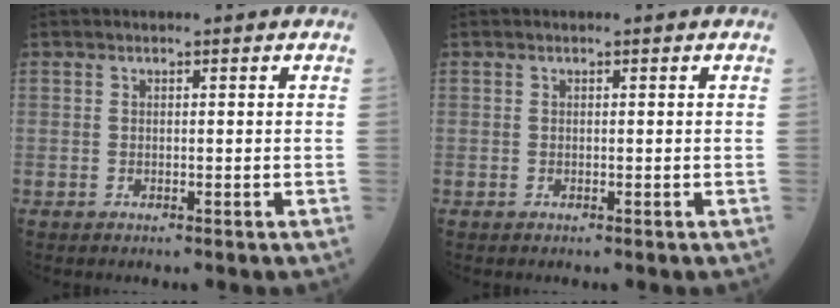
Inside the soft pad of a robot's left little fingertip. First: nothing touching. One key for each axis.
{"total": 0.0}